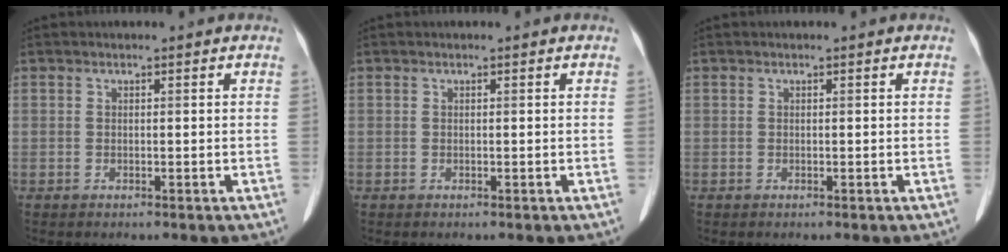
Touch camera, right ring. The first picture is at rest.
{"total": 0.0}
{"total": 0.0}